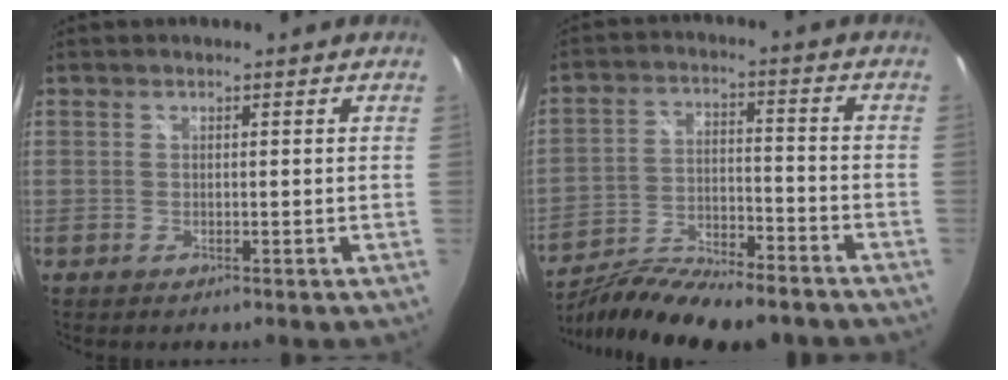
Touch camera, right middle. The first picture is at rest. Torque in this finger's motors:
{"motor_torque": [-0.07, -0.08, 0.26, 0.05]}